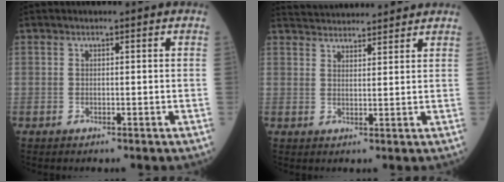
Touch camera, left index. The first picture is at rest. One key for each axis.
{"total": 10.3, "fx": 9.9, "fy": 1.1, "fz": 2.4, "tx": -0.042, "ty": 0.029, "tz": 0.145}